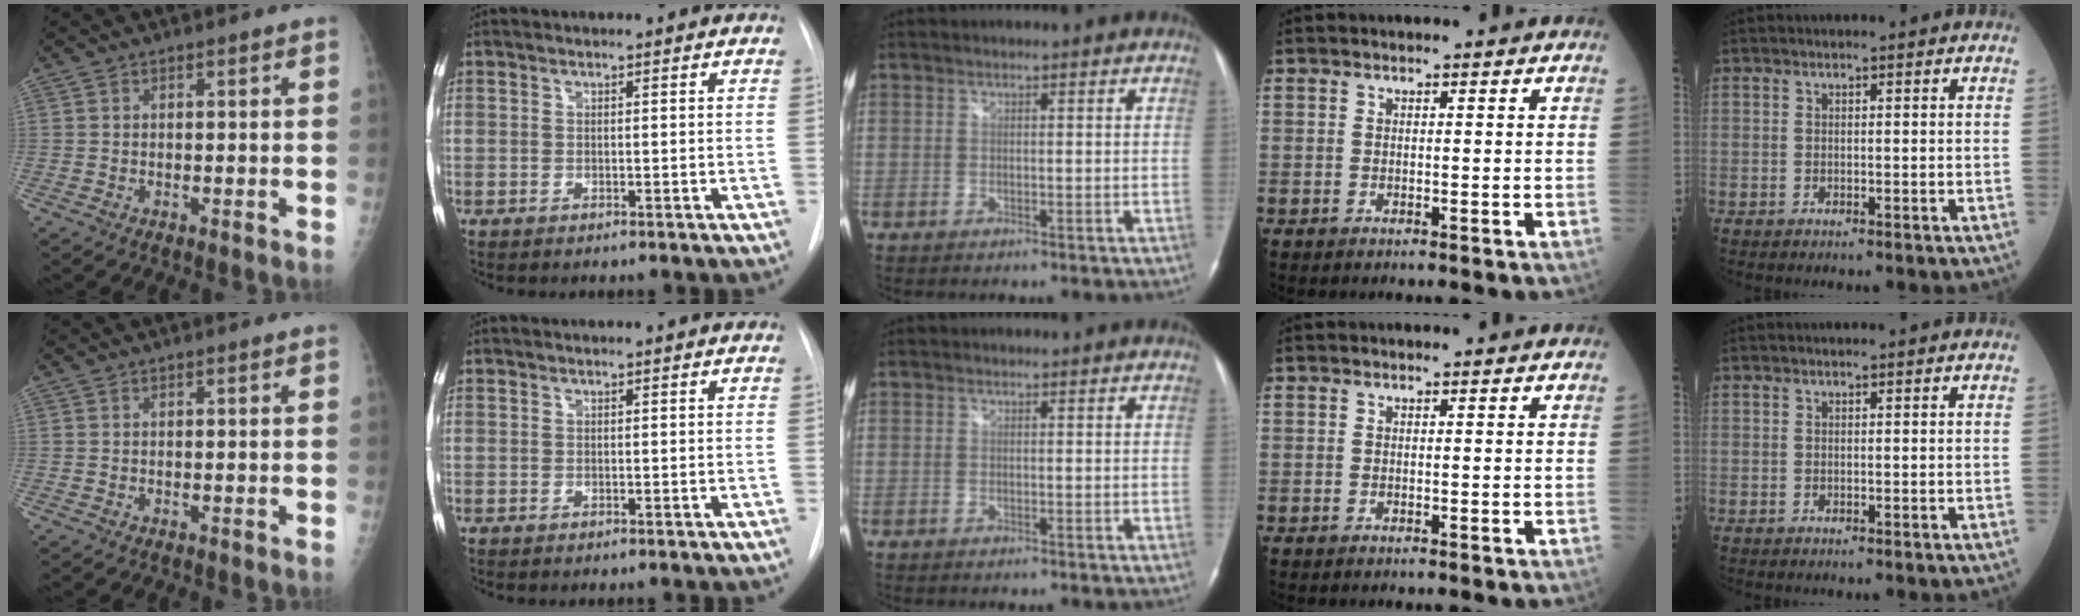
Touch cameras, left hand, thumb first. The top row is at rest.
{}